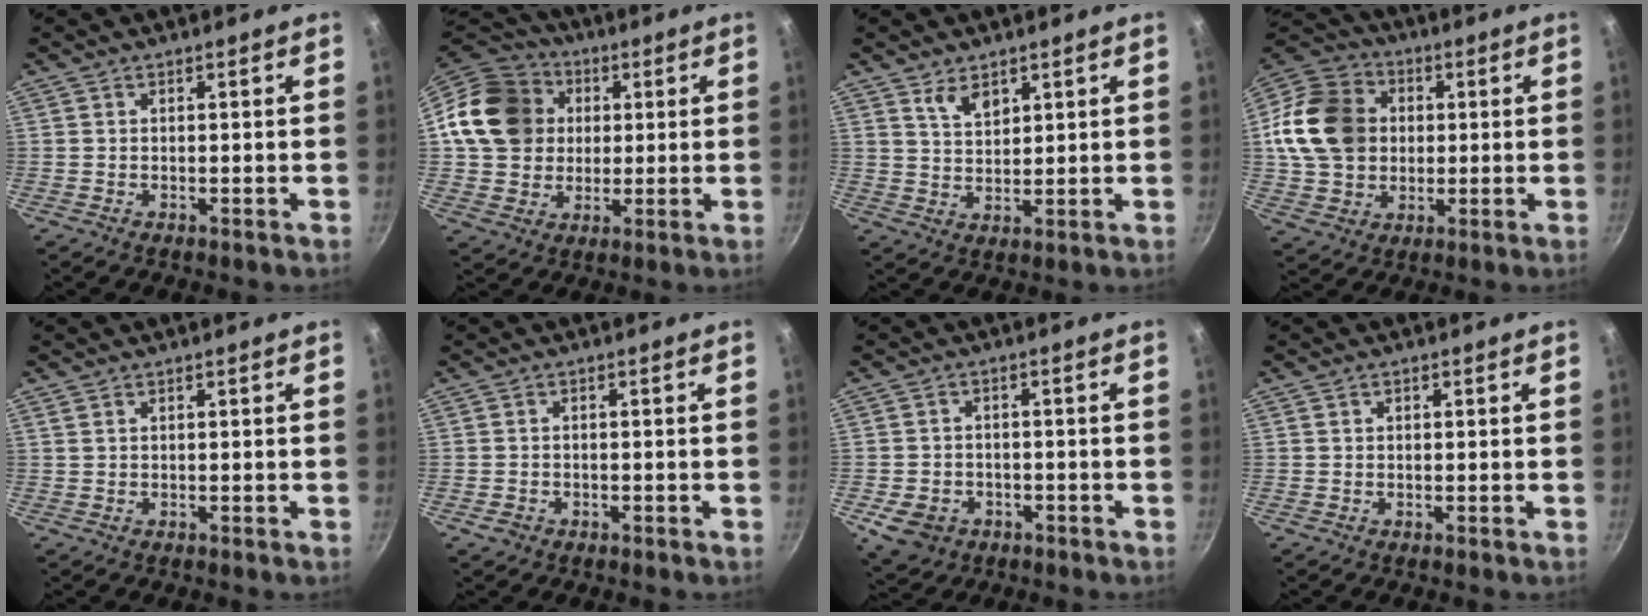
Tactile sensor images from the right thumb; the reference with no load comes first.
{"total": 17.2, "force": [3.0, 14.8, 8.3], "torque": [-0.135, 0.026, 0.051]}
{"total": 4.7, "force": [2.9, 2.5, 2.7], "torque": [-0.039, -0.023, 0.055]}
{"total": 17.6, "force": [2.0, 14.4, 9.8], "torque": [-0.163, 0.022, 0.034]}
{"total": 0.7, "force": [0.5, 0.4, 0.4], "torque": [-0.007, 0.000, 0.009]}
{"total": 1.8, "force": [-0.9, 1.4, 0.8], "torque": [-0.015, 0.008, -0.012]}
{"total": 7.0, "force": [-2.7, 5.4, 3.4], "torque": [-0.056, 0.017, -0.033]}
{"total": 0.7, "force": [0.2, 0.6, 0.4], "torque": [-0.003, 0.005, 0.004]}